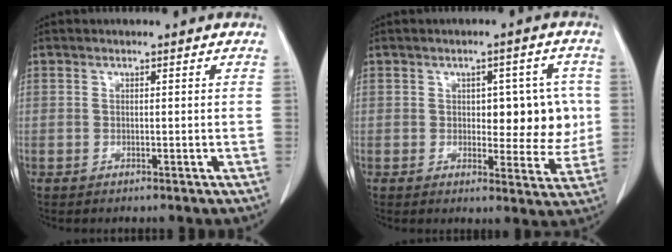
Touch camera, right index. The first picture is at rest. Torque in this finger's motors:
{"motor_torque": [0.07, 0.24, 0.07, 0.02]}